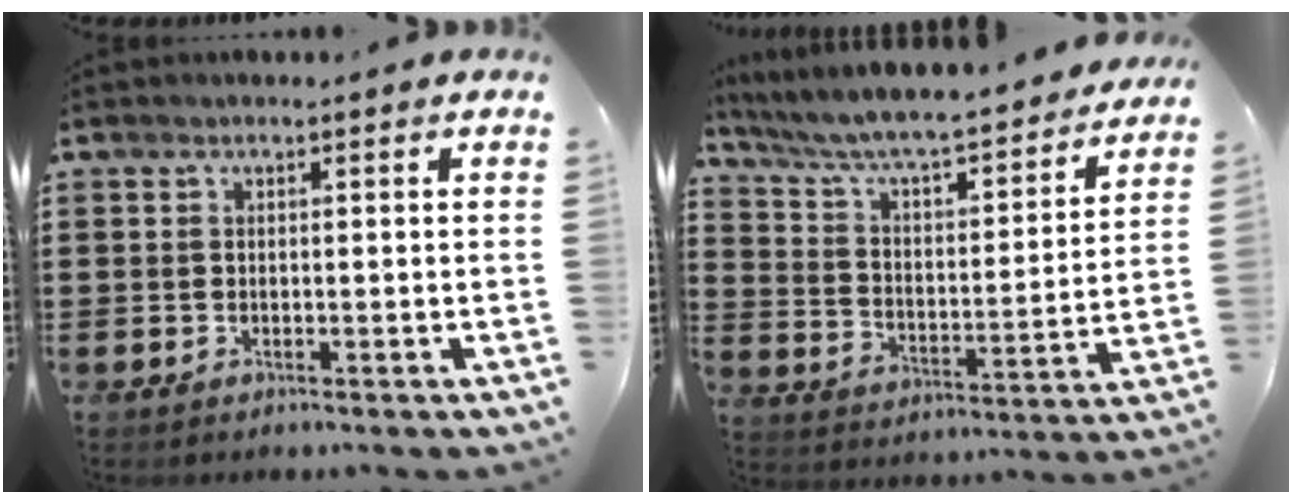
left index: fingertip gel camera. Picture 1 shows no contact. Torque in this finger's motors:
{"motor_torque": [2.15, -0.01, 0.48, 0.21]}